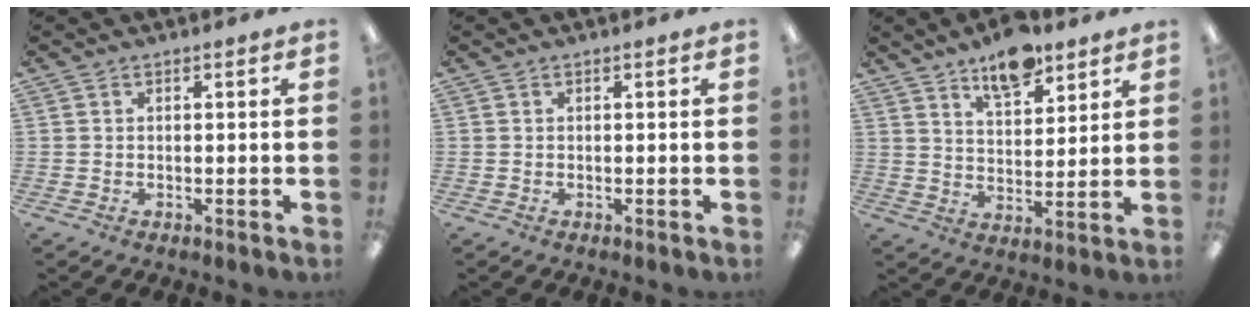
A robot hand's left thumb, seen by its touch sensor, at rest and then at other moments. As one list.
[{"total": 0.0}, {"total": 9.8, "force": [7.3, 4.1, 5.1], "torque": [-0.069, -0.039, 0.125]}]